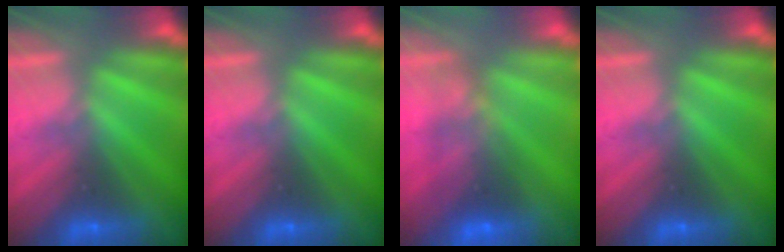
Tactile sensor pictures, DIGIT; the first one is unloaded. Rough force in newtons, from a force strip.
{"total": 0.0}
{"total": 9.8}
{"total": 0.0}